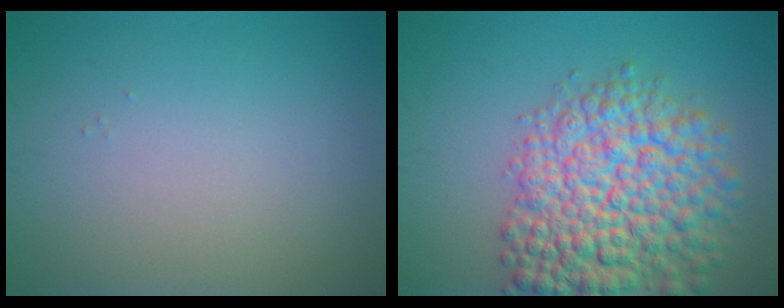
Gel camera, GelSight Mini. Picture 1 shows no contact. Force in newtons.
{"total": 10.3, "press": 10.3, "slide": 0.4}